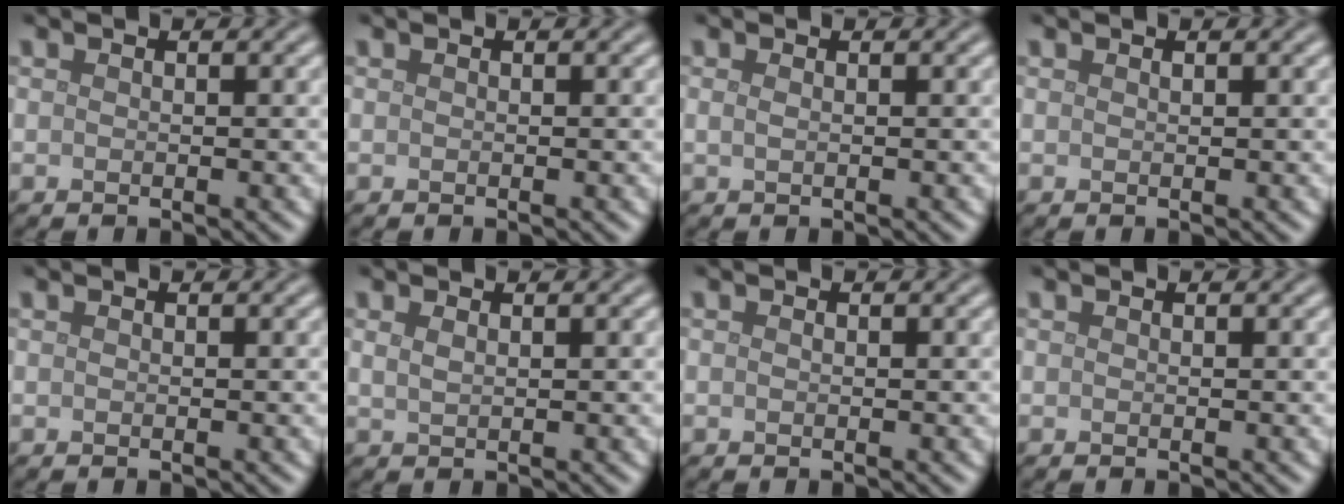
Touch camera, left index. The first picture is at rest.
{"total": 0.0}
{"total": 0.6, "force": [0.2, 0.3, 0.5], "torque": [-0.011, 0.000, 0.003]}
{"total": 0.0}
{"total": 0.0}
{"total": 0.9, "force": [0.6, 0.3, 0.6], "torque": [-0.015, 0.000, 0.013]}
{"total": 0.0}
{"total": 0.0}